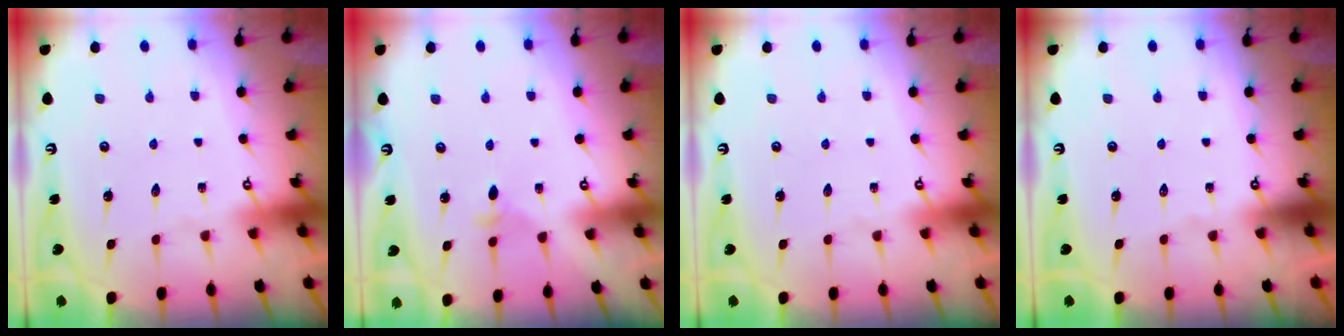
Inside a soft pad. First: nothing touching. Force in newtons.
{"total": 3.2, "press": 3.2, "slide": 0.4}
{"total": 0.0}
{"total": 0.0}